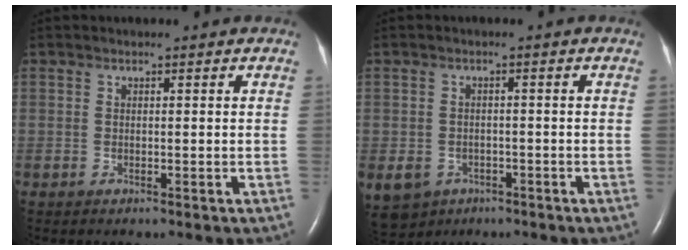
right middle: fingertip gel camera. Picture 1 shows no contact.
{"total": 9.4, "force": [-4.9, 7.5, 2.8], "torque": [-0.087, 0.001, -0.066]}